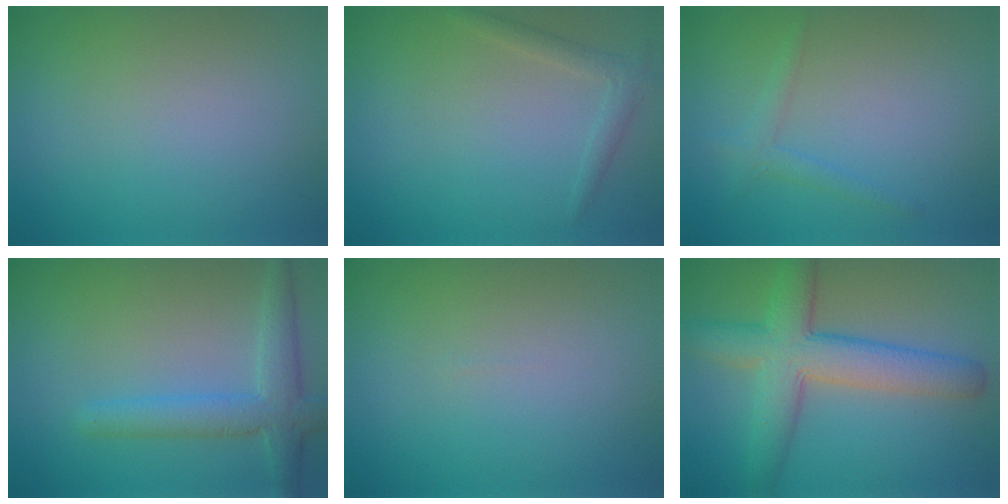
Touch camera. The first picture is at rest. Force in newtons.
{"total": 1.6, "press": 1.6, "slide": 0.1}
{"total": 1.5, "press": 1.5, "slide": 0.0}
{"total": 4.1, "press": 4.1, "slide": 0.3}
{"total": 0.0}
{"total": 7.2, "press": 7.2, "slide": 0.3}